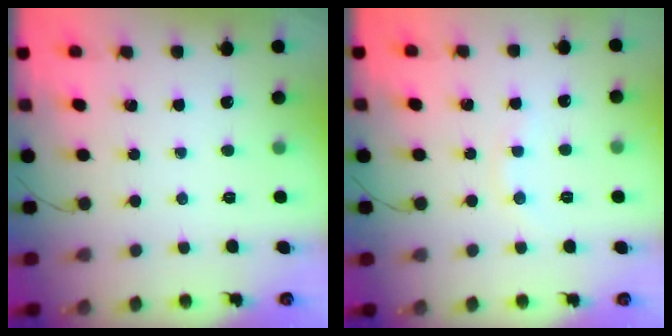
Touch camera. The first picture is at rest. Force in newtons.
{"total": 3.8, "press": 3.5, "slide": 1.3}